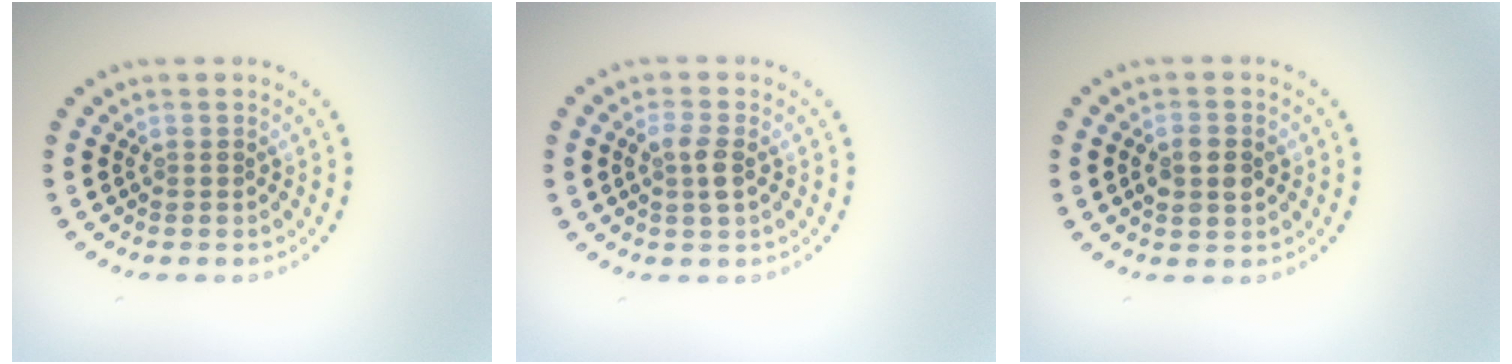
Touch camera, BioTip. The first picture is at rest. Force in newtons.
{"total": 1.9, "press": 1.9, "slide": 0.4}
{"total": 2.7, "press": 2.6, "slide": 0.3}